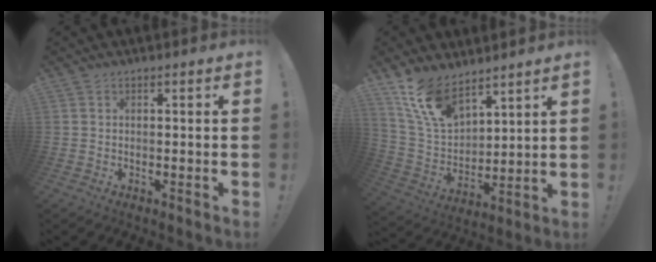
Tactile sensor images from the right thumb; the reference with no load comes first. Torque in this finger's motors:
{"motor_torque": [1.21, 1.31, 0.30, 0.51, 0.32]}